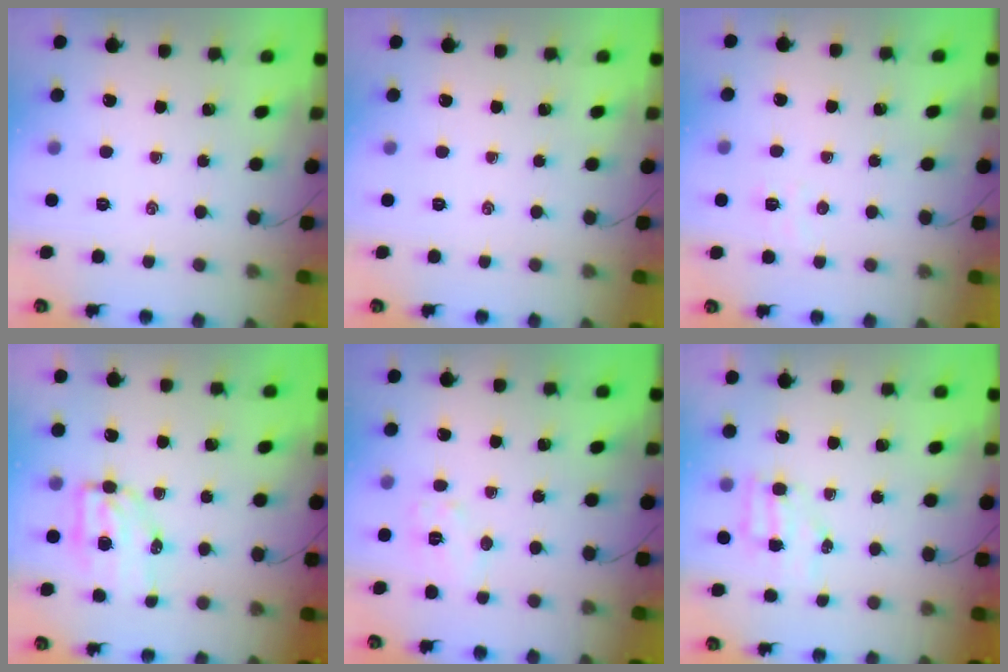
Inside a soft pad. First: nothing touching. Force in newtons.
{"total": 0.0}
{"total": 3.0, "press": 2.8, "slide": 0.8}
{"total": 6.4, "press": 6.3, "slide": 1.1}
{"total": 6.1, "press": 6.0, "slide": 0.8}
{"total": 4.8, "press": 4.7, "slide": 0.7}